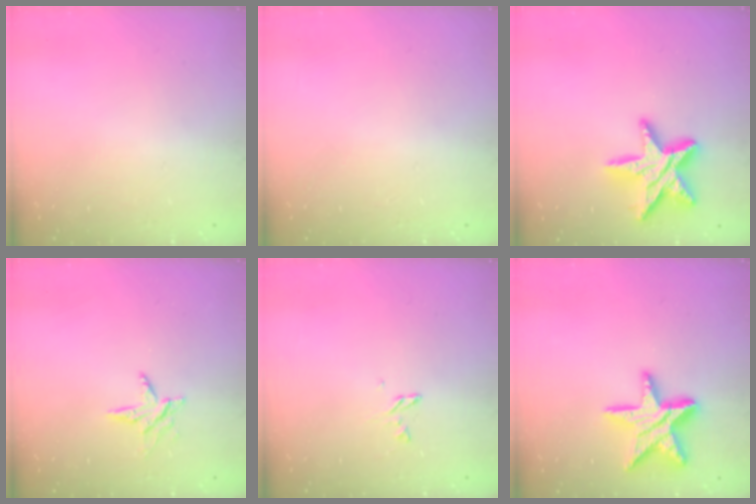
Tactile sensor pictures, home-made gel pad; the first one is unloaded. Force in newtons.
{"total": 0.0}
{"total": 15.6, "press": 15.6, "slide": 0.9}
{"total": 5.9, "press": 5.9, "slide": 0.5}
{"total": 4.3, "press": 4.3, "slide": 0.4}
{"total": 15.6, "press": 15.5, "slide": 1.3}